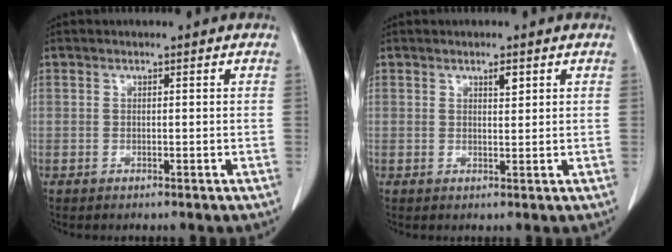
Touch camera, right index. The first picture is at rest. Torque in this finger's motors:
{"motor_torque": [0.21, 0.12, 0.00, 0.02]}